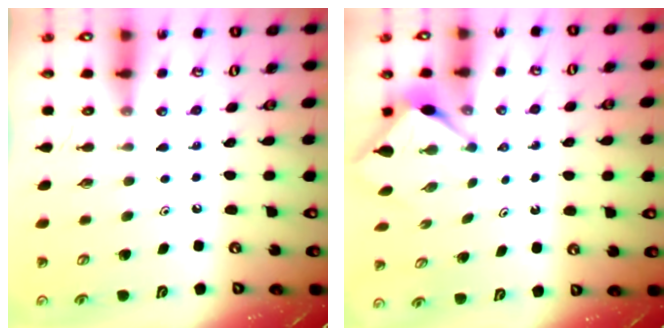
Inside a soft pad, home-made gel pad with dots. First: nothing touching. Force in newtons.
{"total": 2.9, "press": 2.9, "slide": 0.3}